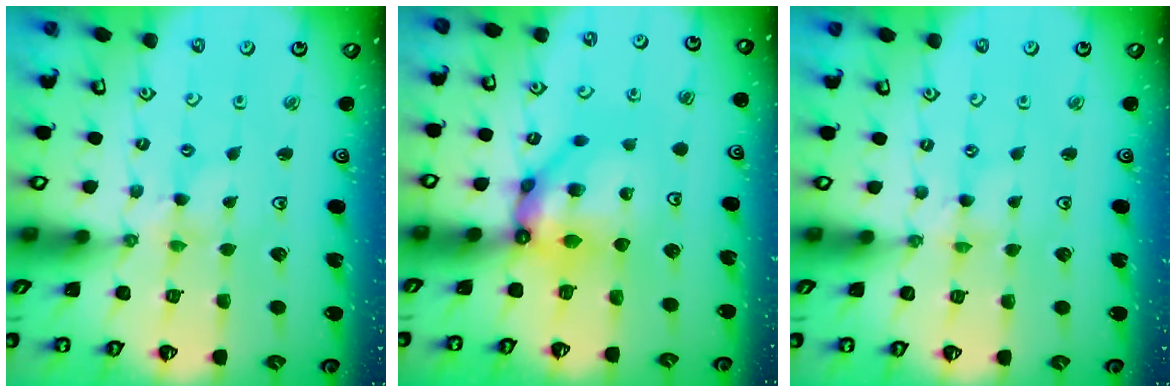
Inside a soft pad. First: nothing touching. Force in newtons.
{"total": 11.6, "press": 11.6, "slide": 0.7}
{"total": 0.0}